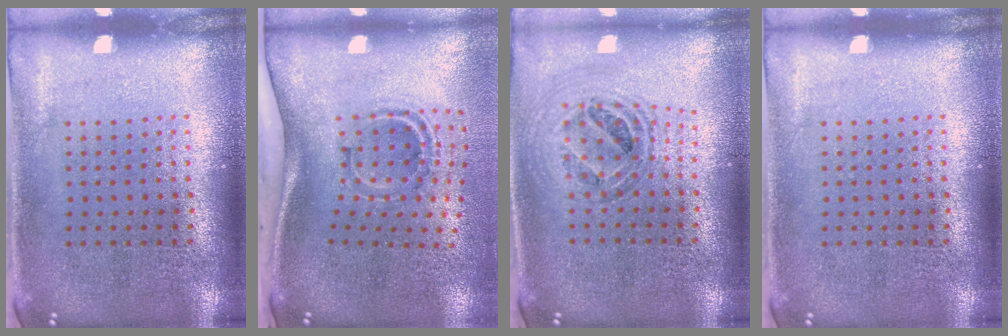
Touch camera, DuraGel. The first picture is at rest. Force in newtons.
{"total": 2.1, "press": 1.2, "slide": 1.8}
{"total": 1.0, "press": 1.0, "slide": 0.1}
{"total": 0.0}